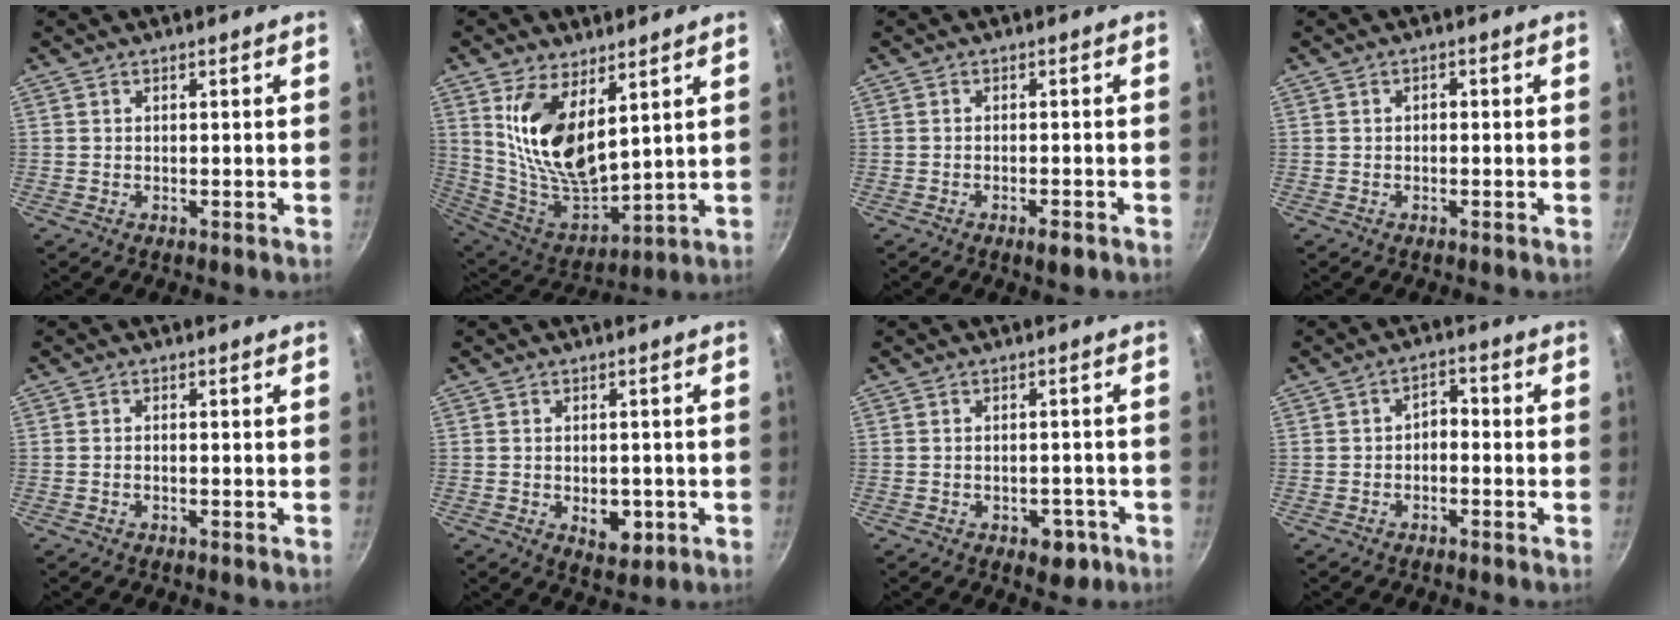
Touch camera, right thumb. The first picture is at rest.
{"total": 16.3, "force": [6.2, 7.9, 12.8], "torque": [-0.224, -0.059, 0.136]}
{"total": 2.6, "force": [-1.5, 0.7, 2.0], "torque": [-0.034, 0.009, -0.022]}
{"total": 1.1, "force": [-0.2, 0.8, 0.7], "torque": [-0.011, 0.007, -0.004]}
{"total": 0.8, "force": [-0.5, 0.3, 0.5], "torque": [-0.014, 0.007, -0.013]}
{"total": 5.5, "force": [-1.4, 3.4, 4.1], "torque": [-0.036, 0.002, -0.013]}
{"total": 5.1, "force": [-2.6, 3.1, 3.1], "torque": [-0.018, 0.021, -0.021]}
{"total": 3.1, "force": [-1.1, 2.0, 2.1], "torque": [-0.021, 0.022, -0.022]}